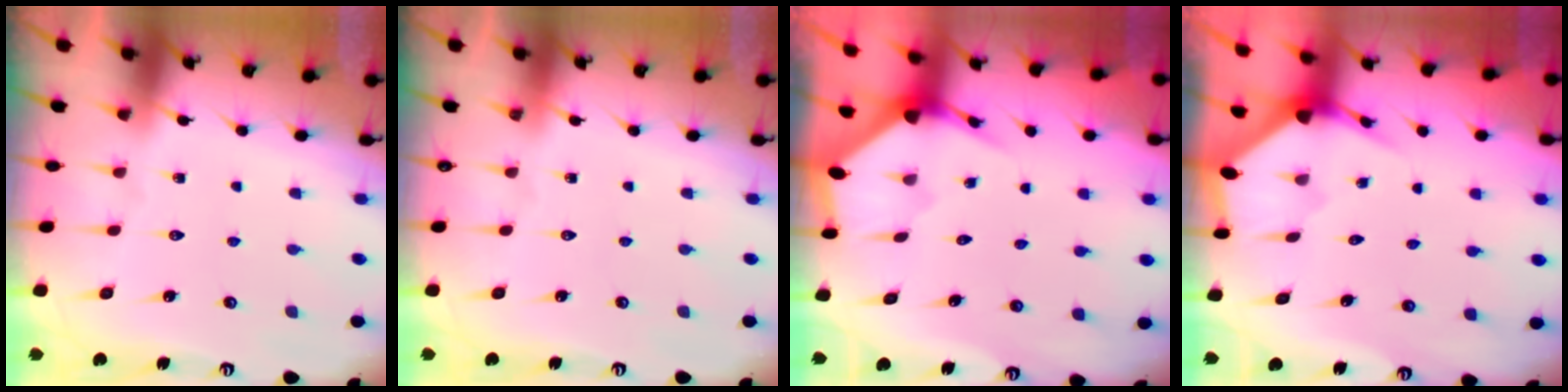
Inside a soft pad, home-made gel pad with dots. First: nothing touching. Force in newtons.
{"total": 0.0}
{"total": 2.8, "press": 2.8, "slide": 0.3}
{"total": 2.8, "press": 2.8, "slide": 0.3}